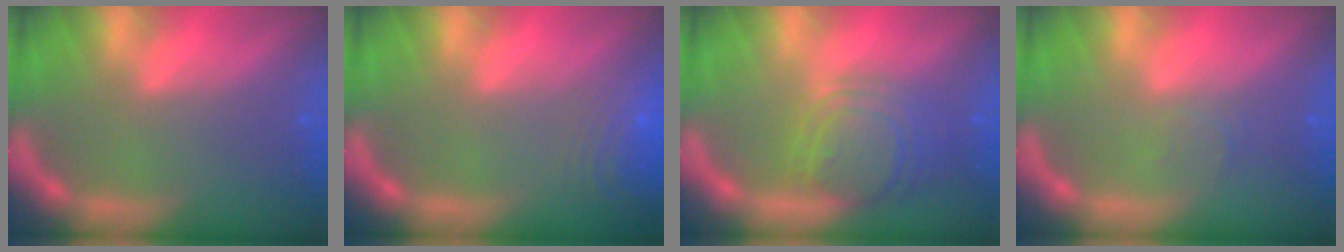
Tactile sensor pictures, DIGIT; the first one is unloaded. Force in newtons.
{"total": 8.5}
{"total": 7.1}
{"total": 1.0}